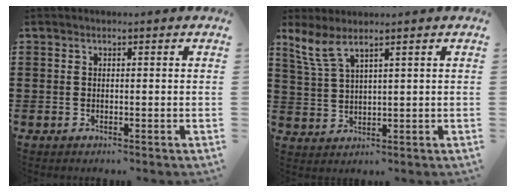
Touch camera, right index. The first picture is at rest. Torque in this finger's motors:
{"motor_torque": [1.00, 1.15, 0.08, 0.07]}